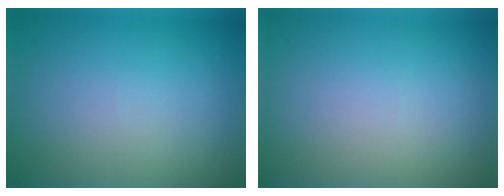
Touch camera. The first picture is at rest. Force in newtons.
{"total": 0.0}